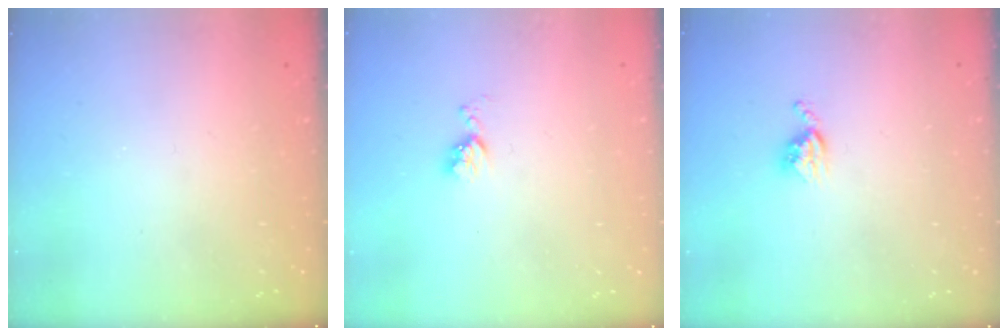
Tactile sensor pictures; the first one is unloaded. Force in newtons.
{"total": 4.0, "press": 3.9, "slide": 0.7}
{"total": 4.4, "press": 4.3, "slide": 0.5}